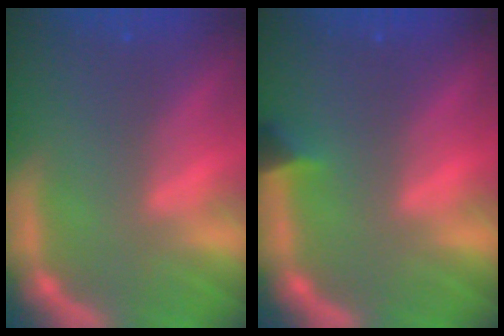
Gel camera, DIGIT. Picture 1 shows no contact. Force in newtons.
{"total": 1.4}